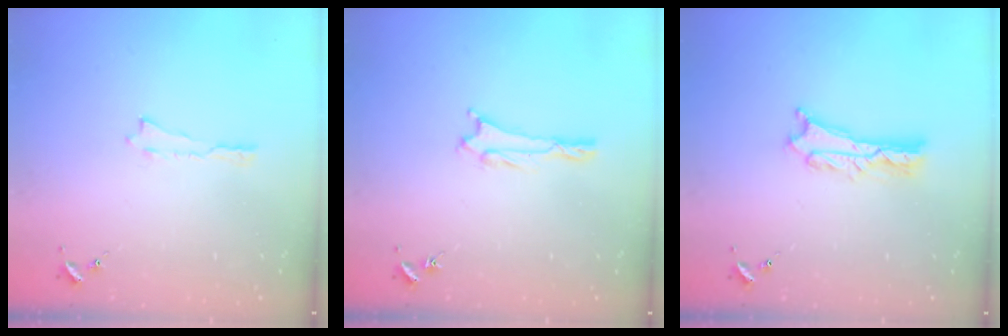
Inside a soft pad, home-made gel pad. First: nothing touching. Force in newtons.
{"total": 1.0, "press": 1.0, "slide": 0.1}
{"total": 2.4, "press": 2.4, "slide": 0.2}